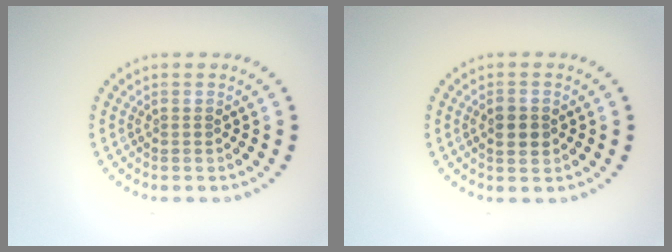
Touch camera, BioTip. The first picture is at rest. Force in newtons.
{"total": 2.3, "press": 2.3, "slide": 0.1}